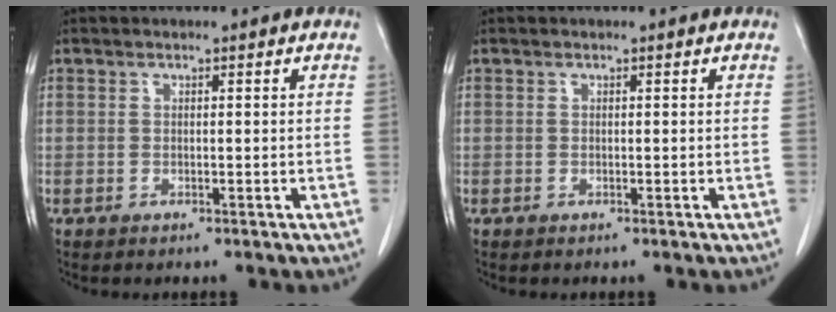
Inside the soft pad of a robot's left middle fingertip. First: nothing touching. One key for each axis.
{"total": 0.0}